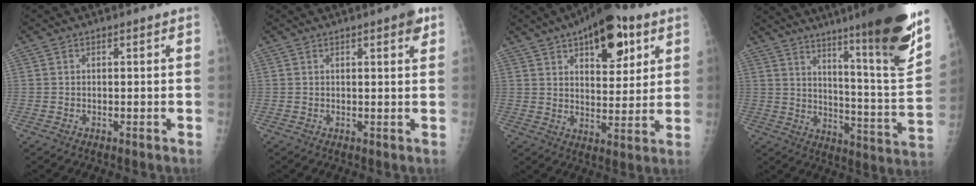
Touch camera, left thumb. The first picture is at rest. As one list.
[{"total": 3.0, "force": [1.6, 0.7, 2.4], "torque": [-0.026, -0.004, 0.018]}, {"total": 15.6, "force": [8.0, 7.4, 11.2], "torque": [-0.118, -0.025, 0.117]}, {"total": 25.0, "force": [16.8, 1.7, 18.5], "torque": [-0.251, -0.095, 0.245]}]